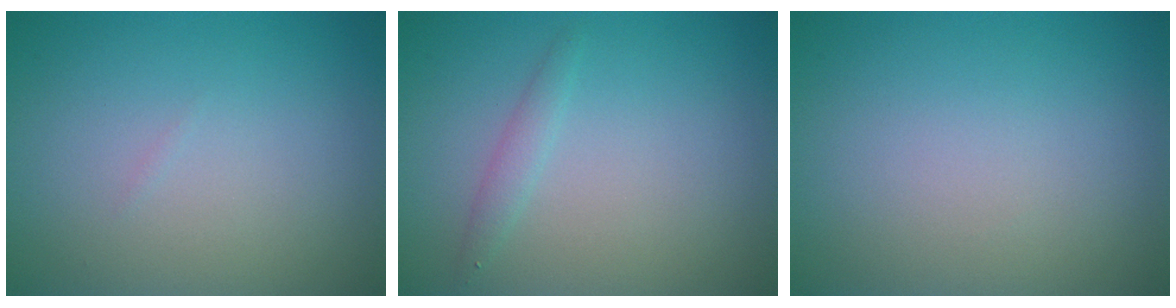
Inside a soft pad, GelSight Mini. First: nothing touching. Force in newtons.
{"total": 1.2, "press": 1.2, "slide": 0.0}
{"total": 0.0}